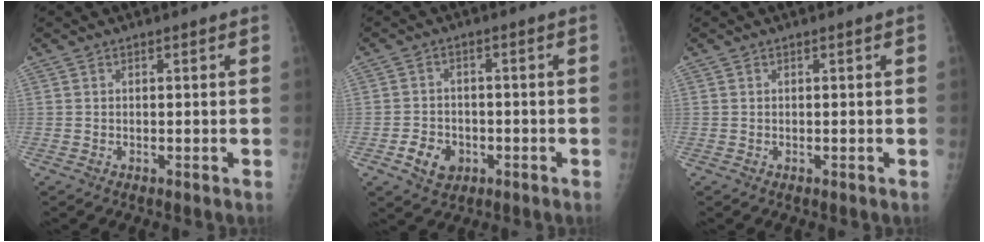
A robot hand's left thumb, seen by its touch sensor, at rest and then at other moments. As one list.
[{"total": 5.6, "force": [-2.2, 4.4, 2.7], "torque": [-0.029, 0.012, -0.032]}, {"total": 0.0}]